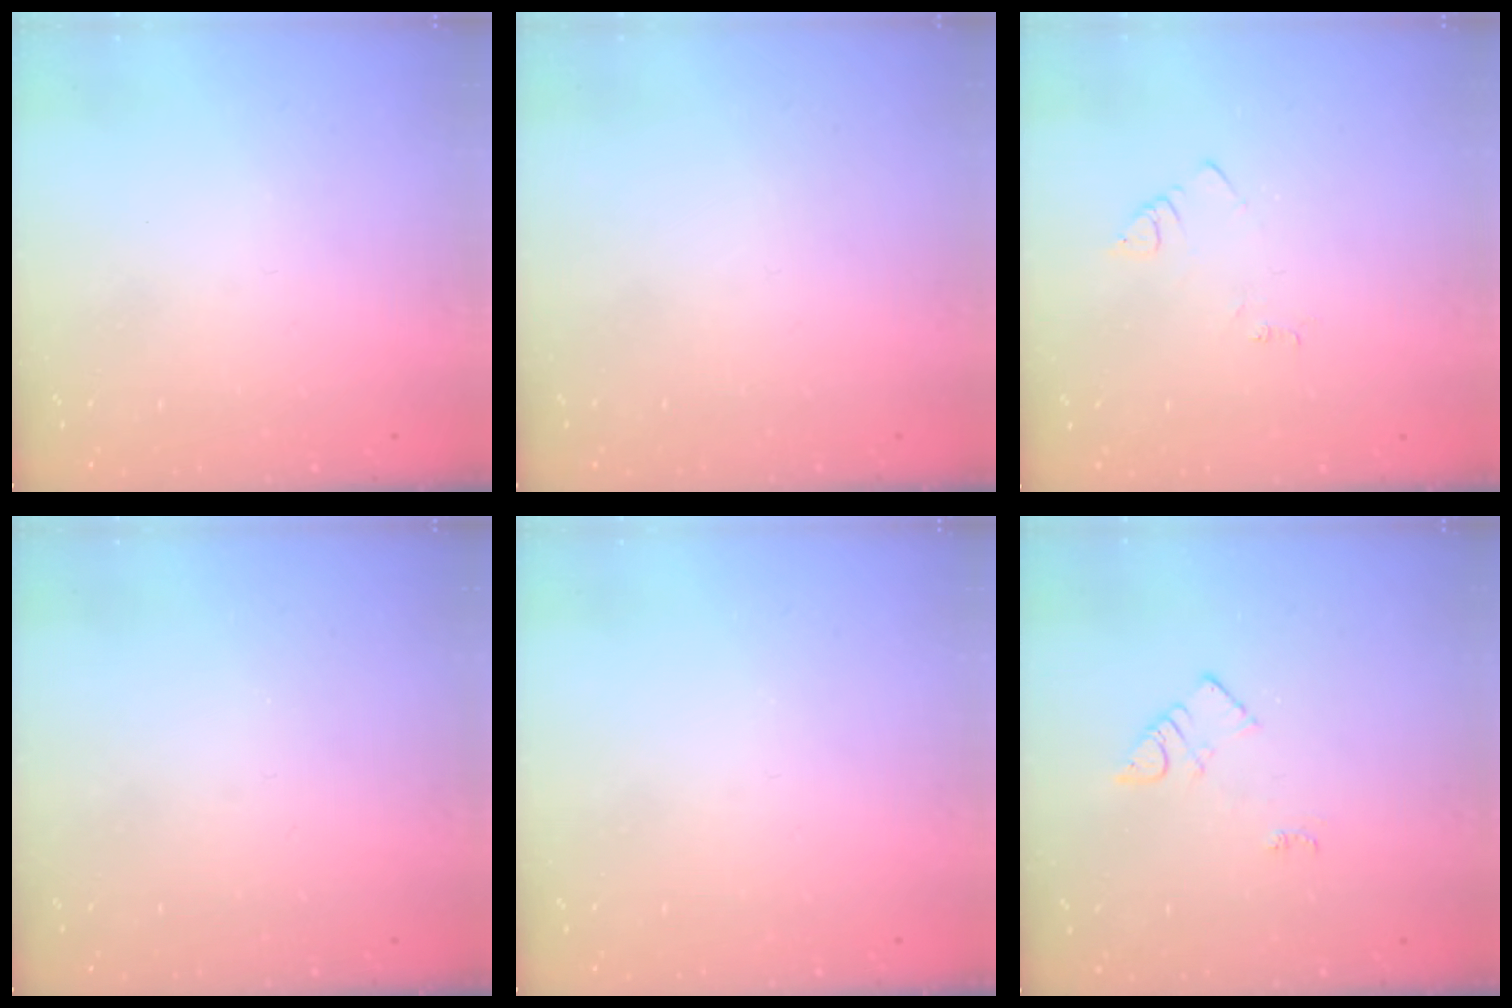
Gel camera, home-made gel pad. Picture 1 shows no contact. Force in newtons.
{"total": 1.5, "press": 1.5, "slide": 0.1}
{"total": 2.7, "press": 2.7, "slide": 0.4}
{"total": 0.0}
{"total": 0.0}
{"total": 4.5, "press": 4.5, "slide": 0.6}